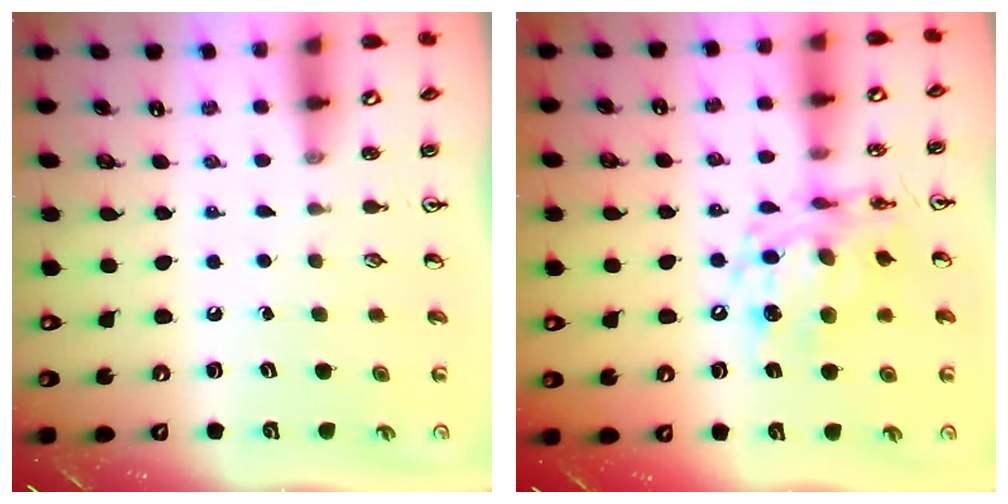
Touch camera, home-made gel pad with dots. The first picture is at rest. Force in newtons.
{"total": 11.9, "press": 11.9, "slide": 1.1}